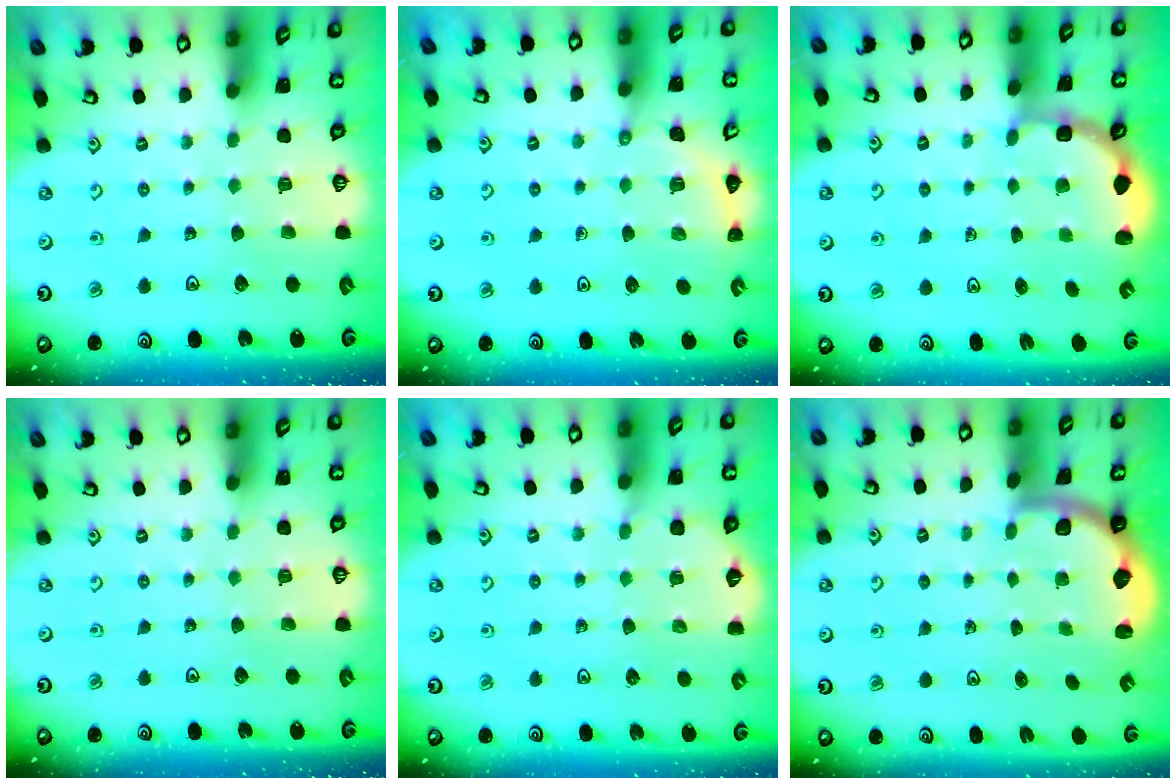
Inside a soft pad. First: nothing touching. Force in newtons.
{"total": 5.3, "press": 4.9, "slide": 1.9}
{"total": 2.9, "press": 2.3, "slide": 1.8}
{"total": 0.0}
{"total": 3.9, "press": 3.3, "slide": 2.1}
{"total": 2.1, "press": 2.0, "slide": 0.7}